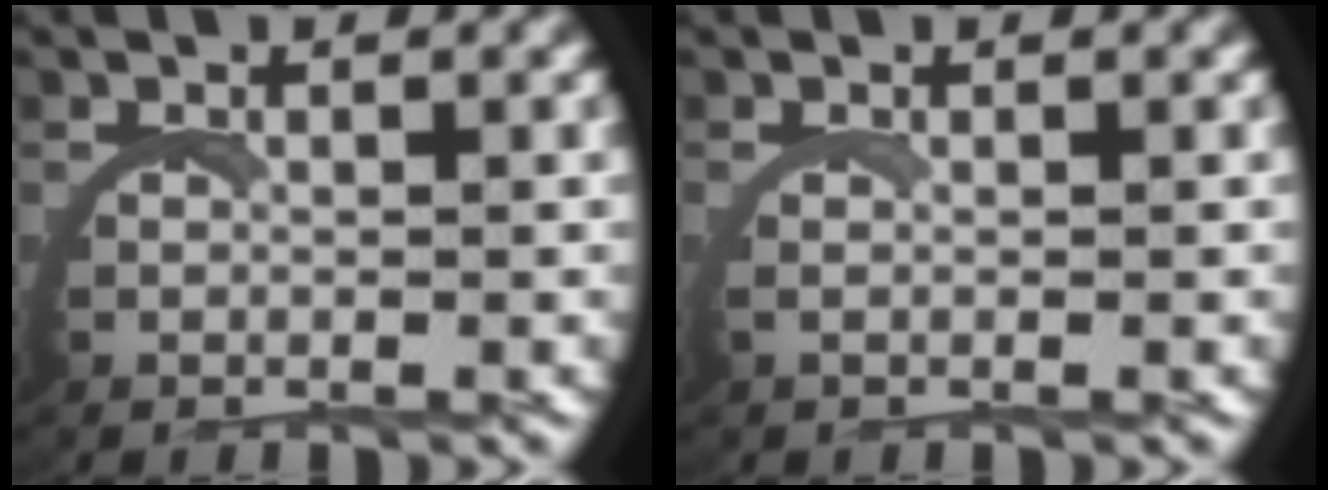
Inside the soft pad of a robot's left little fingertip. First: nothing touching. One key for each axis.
{"total": 0.8, "fx": 0.1, "fy": -0.1, "fz": 0.8, "tx": -0.016, "ty": 0.003, "tz": 0.002}